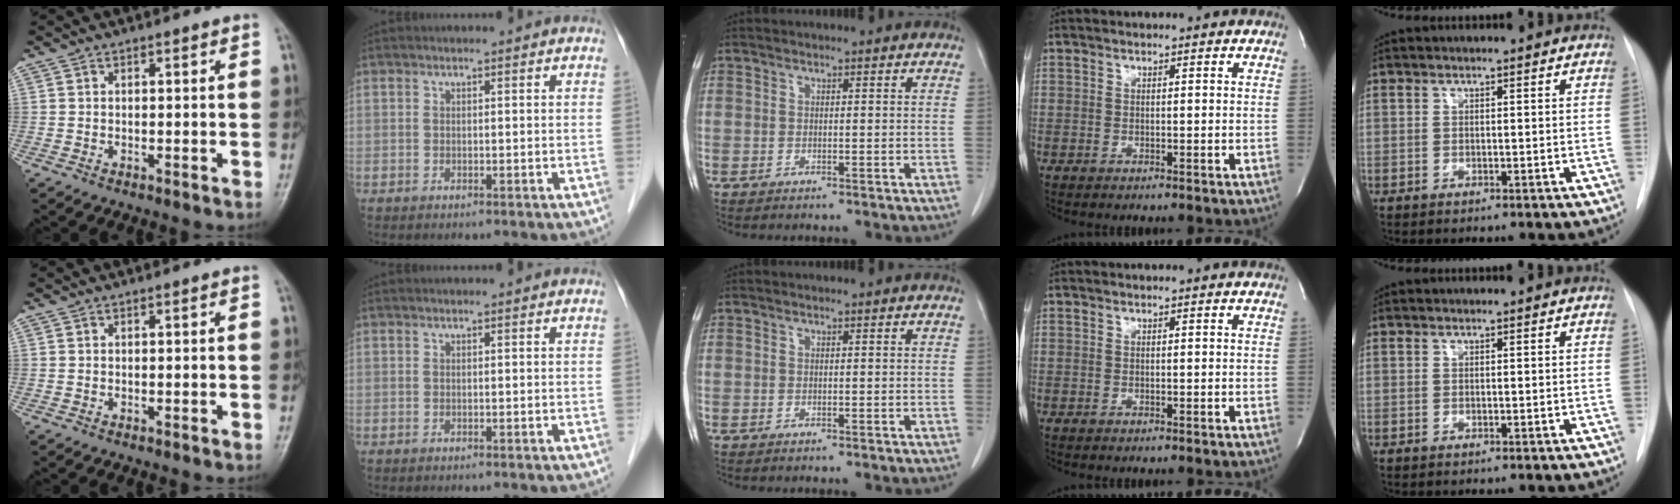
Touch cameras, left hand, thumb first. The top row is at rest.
{}